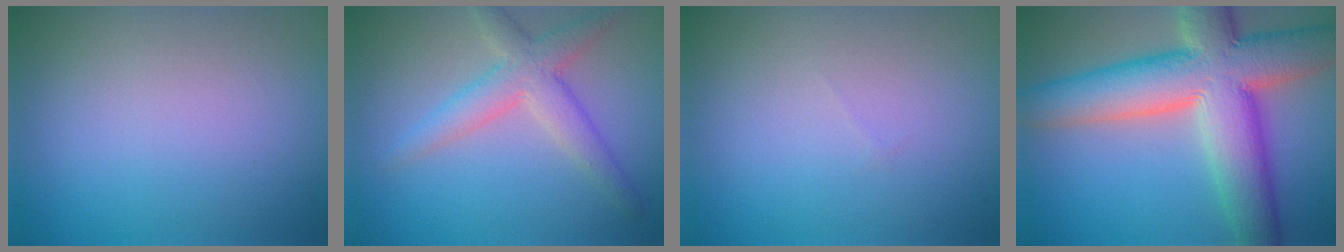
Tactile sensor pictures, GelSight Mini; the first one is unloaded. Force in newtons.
{"total": 4.0, "press": 4.0, "slide": 0.3}
{"total": 0.0}
{"total": 12.5, "press": 12.5, "slide": 0.8}